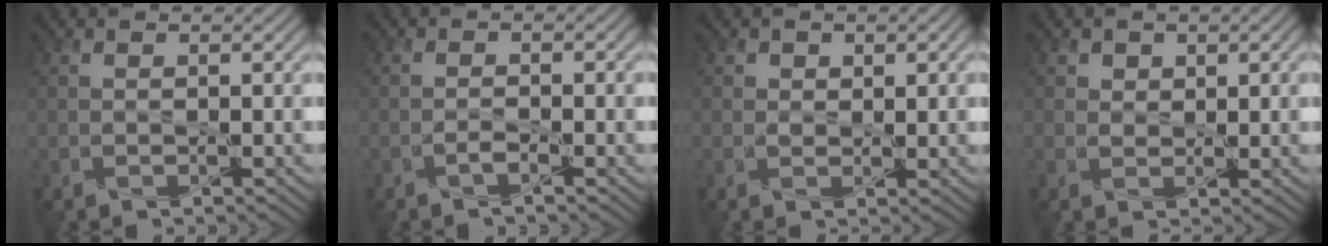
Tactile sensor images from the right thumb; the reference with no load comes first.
{"total": 1.3, "force": [-1.1, 0.0, 0.7], "torque": [-0.015, 0.006, -0.020]}
{"total": 1.6, "force": [0.7, 1.2, 0.7], "torque": [-0.016, -0.002, 0.008]}
{"total": 1.9, "force": [1.0, 1.5, 0.6], "torque": [-0.020, -0.005, 0.016]}